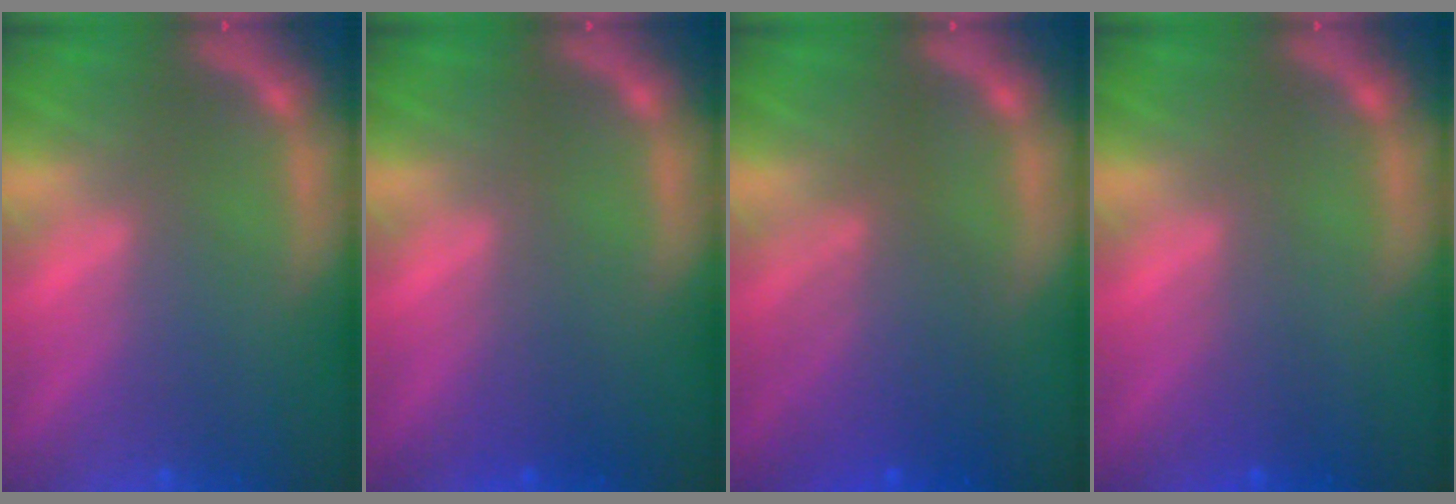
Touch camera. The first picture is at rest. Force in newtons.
{"total": 1.5}
{"total": 5.1}
{"total": 1.5}